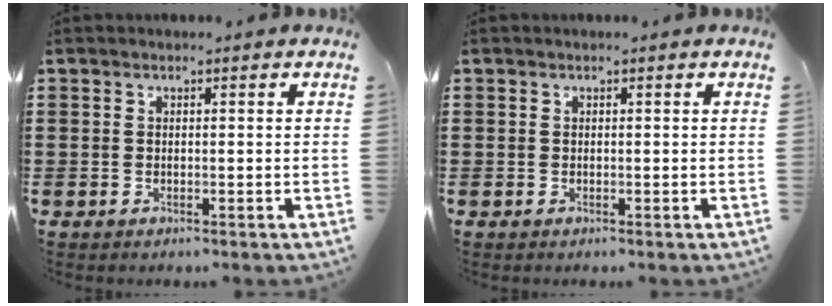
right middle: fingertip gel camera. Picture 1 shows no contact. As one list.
[{"total": 0.0}]